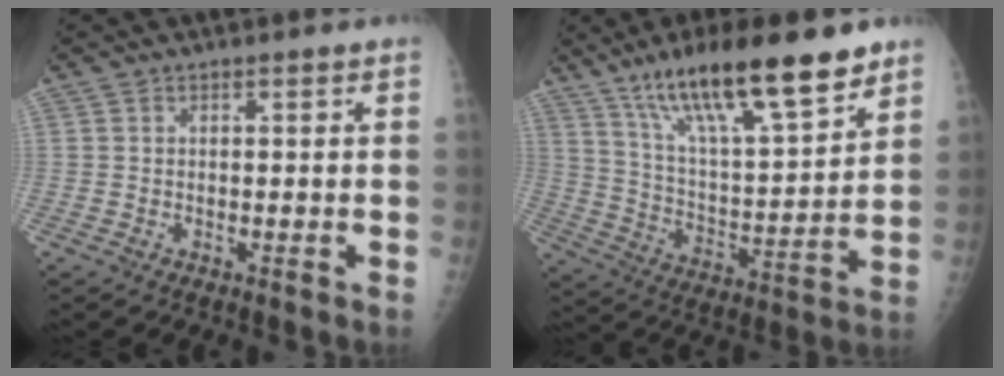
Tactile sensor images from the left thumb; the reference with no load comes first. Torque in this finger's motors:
{"motor_torque": [0.50, 0.50, 1.41, -1.36, 0.46]}